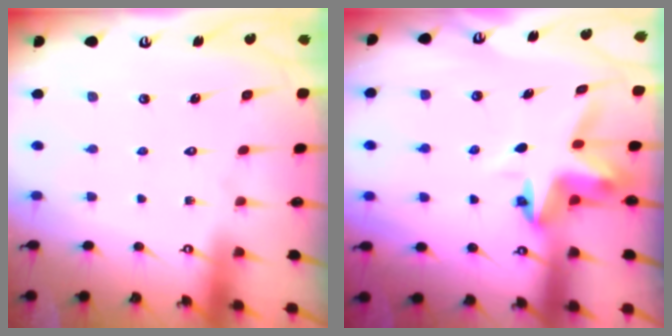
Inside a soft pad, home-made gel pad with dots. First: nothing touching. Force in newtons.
{"total": 4.7, "press": 4.7, "slide": 0.2}